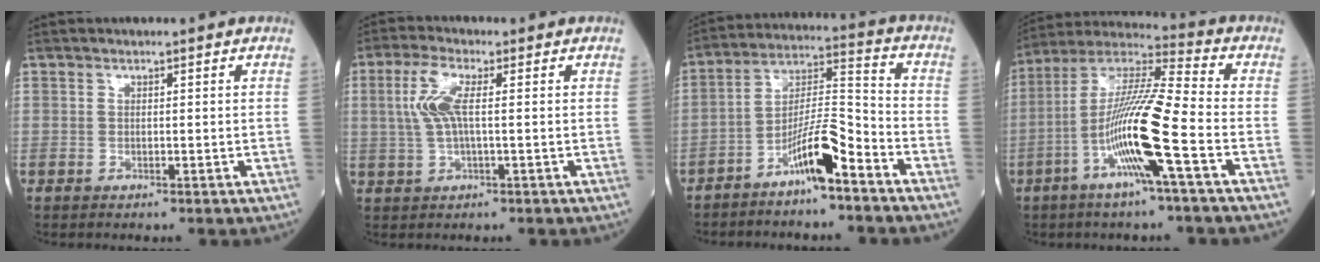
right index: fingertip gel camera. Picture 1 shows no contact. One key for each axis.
{"total": 5.5, "fx": 0.8, "fy": 1.2, "fz": 5.3, "tx": -0.128, "ty": 0.011, "tz": 0.017}
{"total": 9.4, "fx": -6.0, "fy": 1.0, "fz": 7.1, "tx": -0.134, "ty": 0.012, "tz": -0.108}
{"total": 14.9, "fx": -5.0, "fy": -0.3, "fz": 14.0, "tx": -0.275, "ty": 0.001, "tz": -0.103}